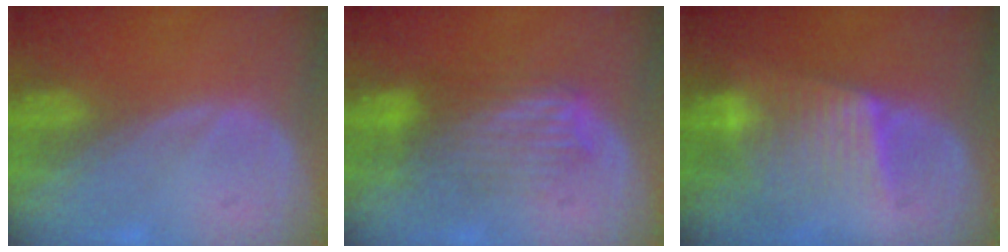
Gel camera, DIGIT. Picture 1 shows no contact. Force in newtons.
{"total": 6.4, "press": 6.4, "slide": 0.5}
{"total": 6.3, "press": 6.3, "slide": 0.9}